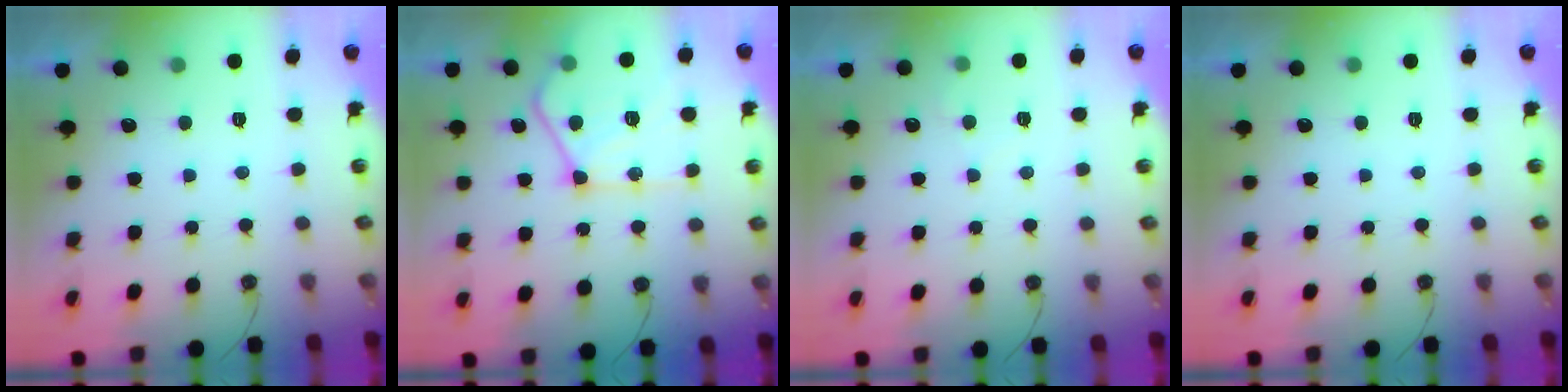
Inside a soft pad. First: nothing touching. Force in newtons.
{"total": 17.9, "press": 17.8, "slide": 1.9}
{"total": 3.3, "press": 3.3, "slide": 0.4}
{"total": 0.0}